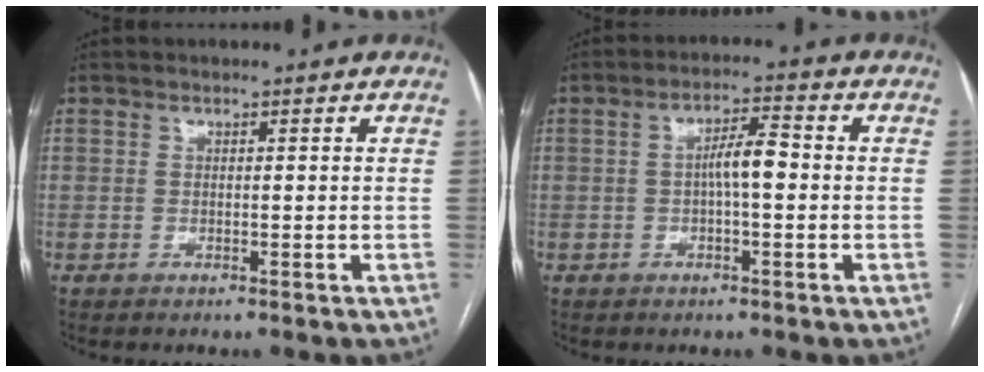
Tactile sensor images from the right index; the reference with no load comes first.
{"total": 4.8, "force": [-0.3, 1.0, 4.7], "torque": [-0.083, 0.015, -0.005]}